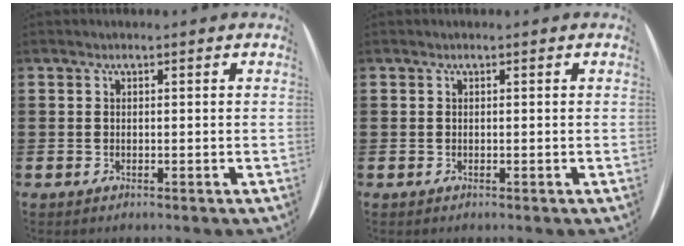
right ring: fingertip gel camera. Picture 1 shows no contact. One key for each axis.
{"total": 0.0}